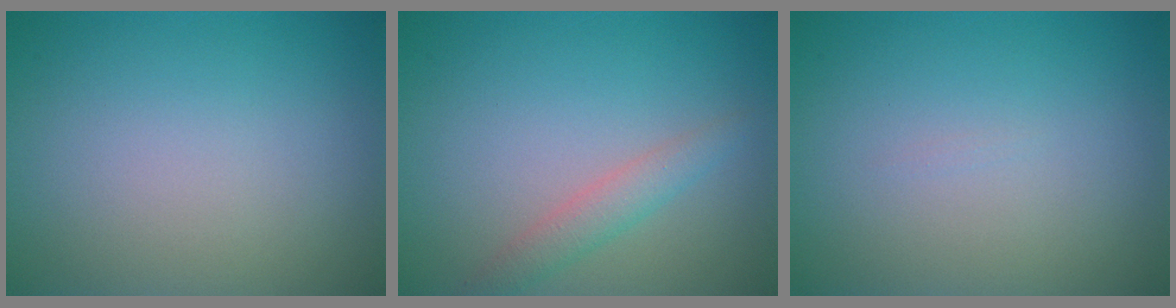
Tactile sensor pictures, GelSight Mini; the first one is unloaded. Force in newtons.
{"total": 2.0, "press": 2.0, "slide": 0.0}
{"total": 0.0}